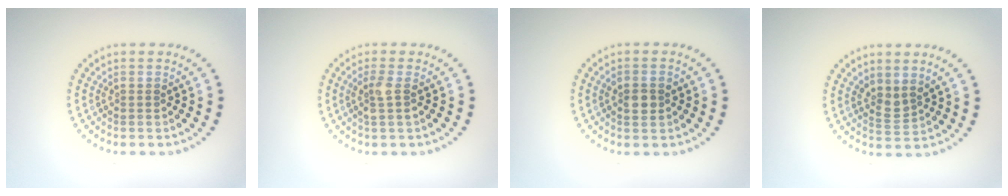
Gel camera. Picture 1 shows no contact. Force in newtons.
{"total": 1.7, "press": 1.4, "slide": 0.9}
{"total": 2.5, "press": 2.5, "slide": 0.2}
{"total": 1.8, "press": 1.4, "slide": 1.2}